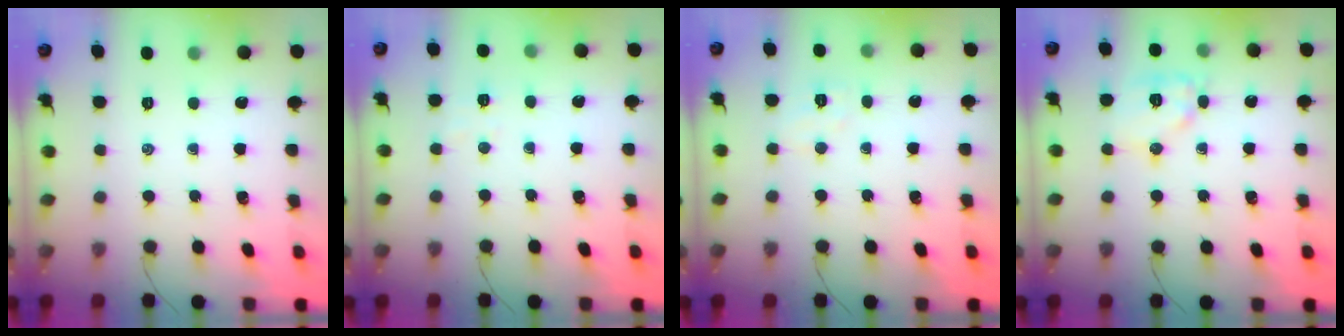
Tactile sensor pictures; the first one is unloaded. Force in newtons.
{"total": 3.6, "press": 3.5, "slide": 0.9}
{"total": 4.2, "press": 4.1, "slide": 1.0}
{"total": 10.7, "press": 10.7, "slide": 0.4}